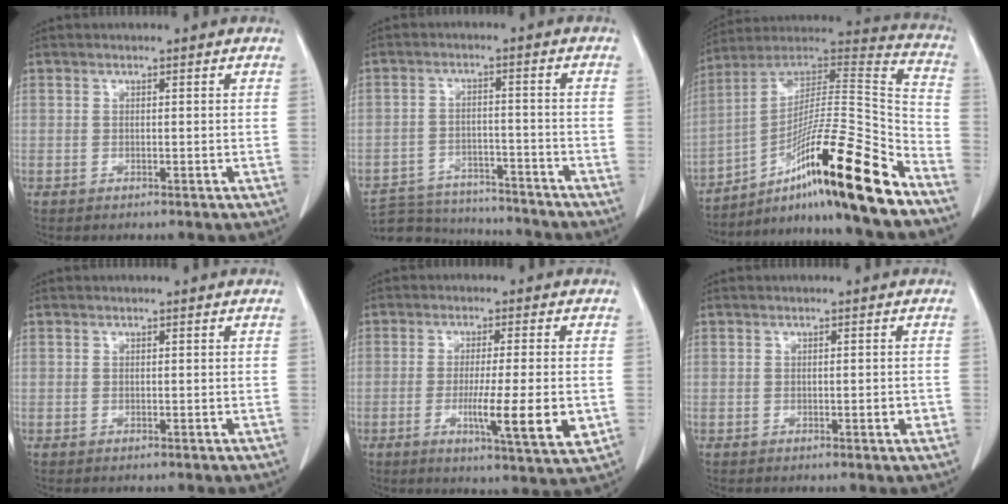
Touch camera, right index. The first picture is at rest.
{"total": 13.5, "force": [-12.9, 3.2, 2.7], "torque": [-0.043, 0.008, -0.188]}
{"total": 24.0, "force": [-14.4, 0.8, 19.2], "torque": [-0.290, 0.004, -0.243]}
{"total": 0.0}
{"total": 10.0, "force": [-2.3, 0.4, 9.7], "torque": [-0.150, -0.022, -0.038]}
{"total": 1.4, "force": [-0.4, 0.3, 1.3], "torque": [-0.018, 0.000, -0.005]}